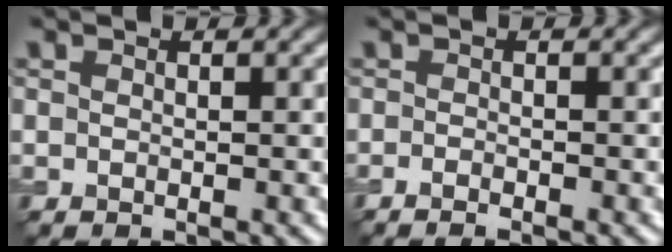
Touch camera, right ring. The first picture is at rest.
{"total": 1.1, "force": [-0.7, 0.3, 0.9], "torque": [-0.015, -0.002, -0.015]}